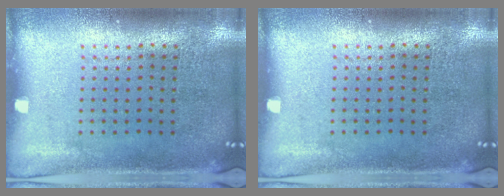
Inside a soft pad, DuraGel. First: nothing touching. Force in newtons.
{"total": 0.0}